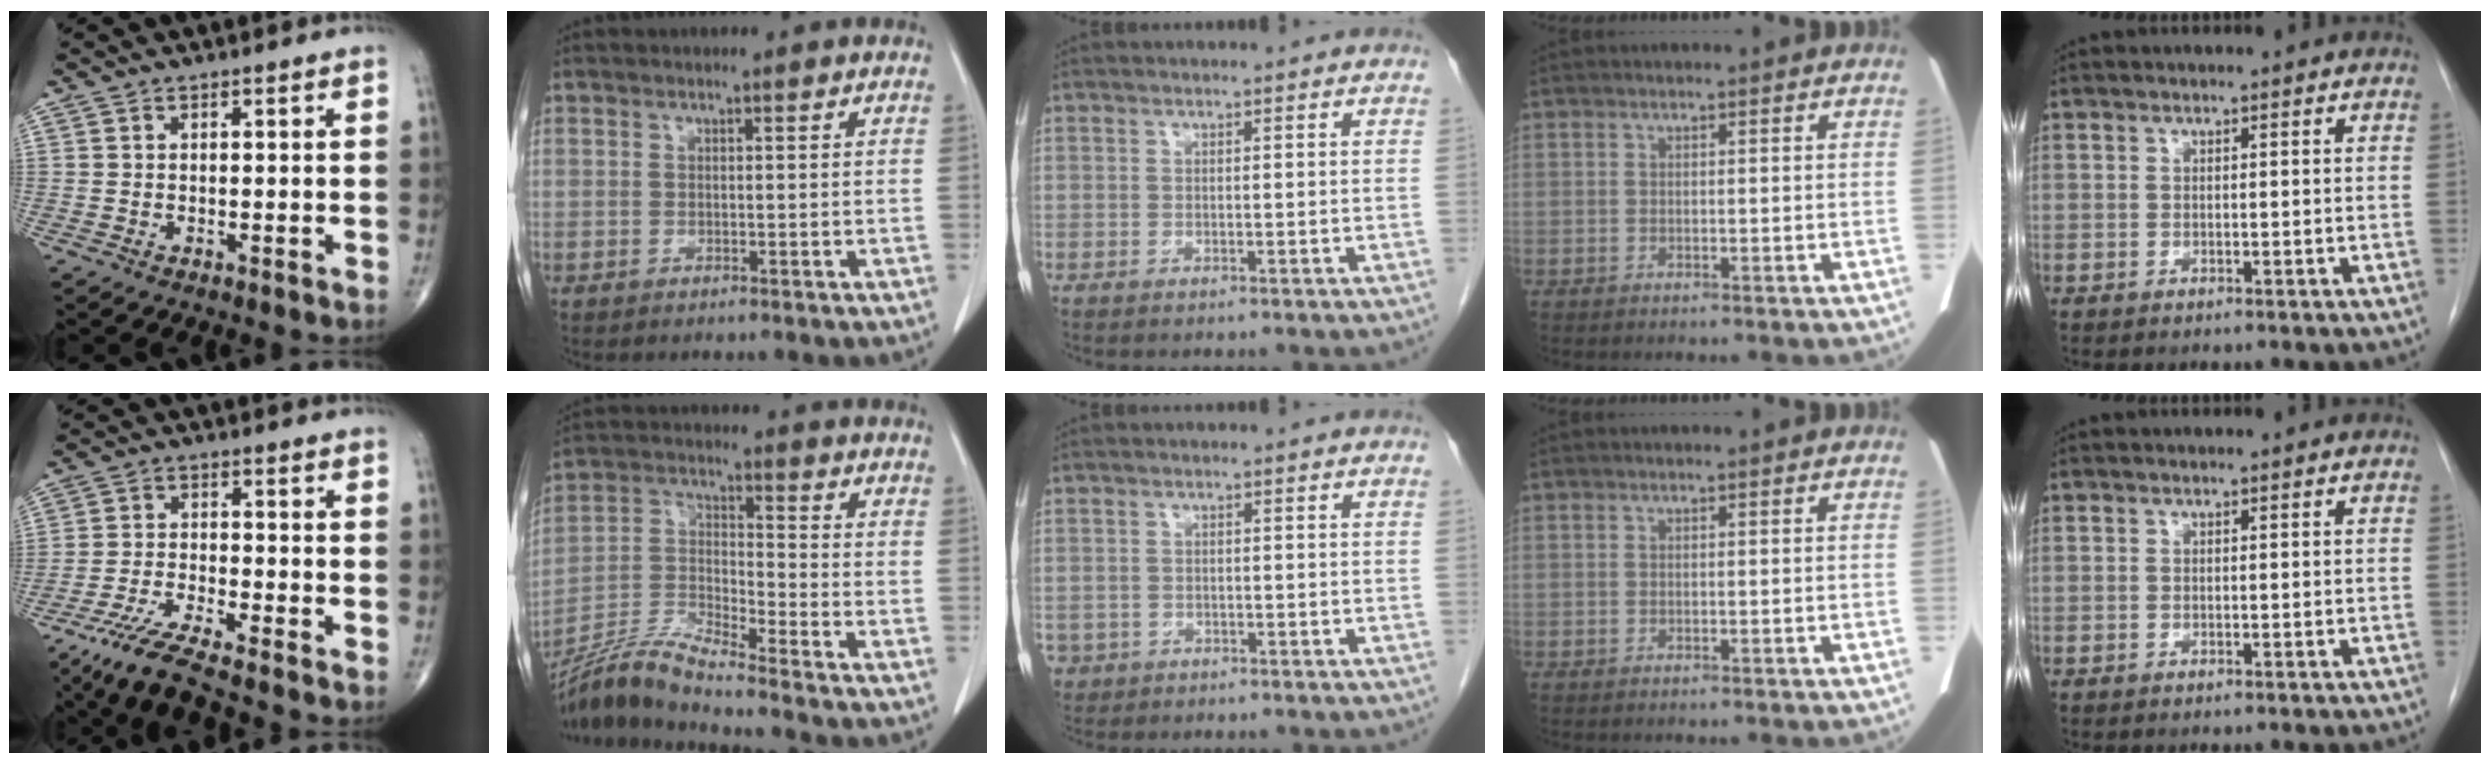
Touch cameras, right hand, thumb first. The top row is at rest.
{"thumb": {"total": 8.6, "force": [-7.1, 0.9, 4.9], "torque": [-0.111, 0.017, -0.135]}, "index": {"total": 10.0, "force": [-9.1, -1.3, 3.9], "torque": [-0.088, -0.009, -0.179]}, "middle": {"total": 2.7, "force": [-1.4, 2.2, 0.2], "torque": [-0.005, 0.004, -0.023]}}